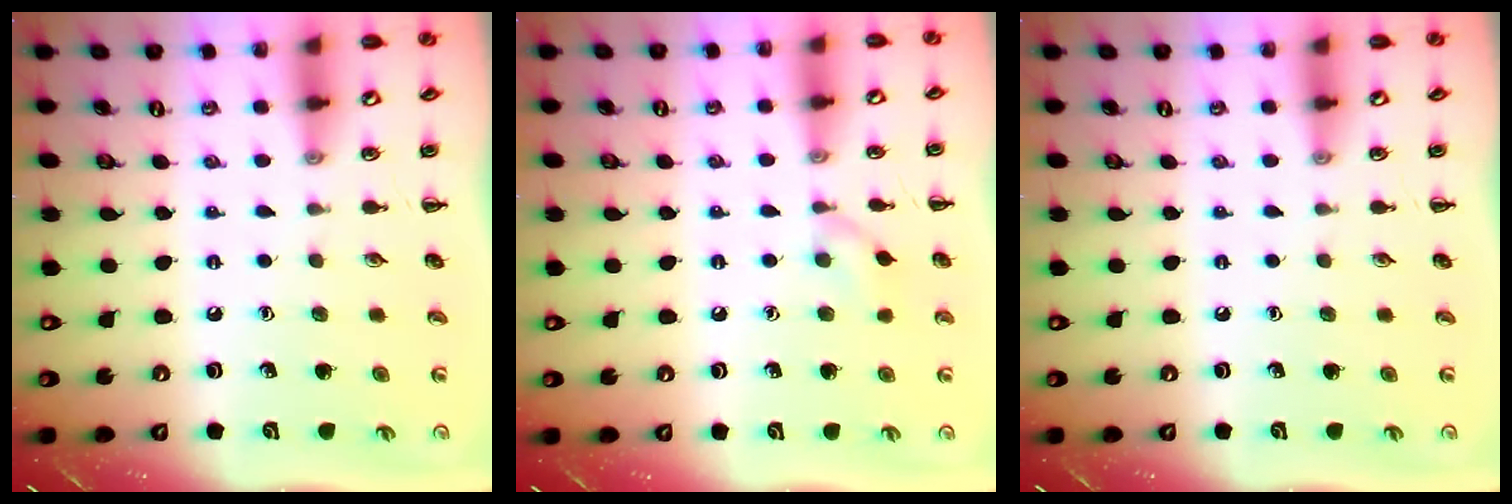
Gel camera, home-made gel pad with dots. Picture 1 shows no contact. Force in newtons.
{"total": 6.6, "press": 6.2, "slide": 2.2}
{"total": 0.0}